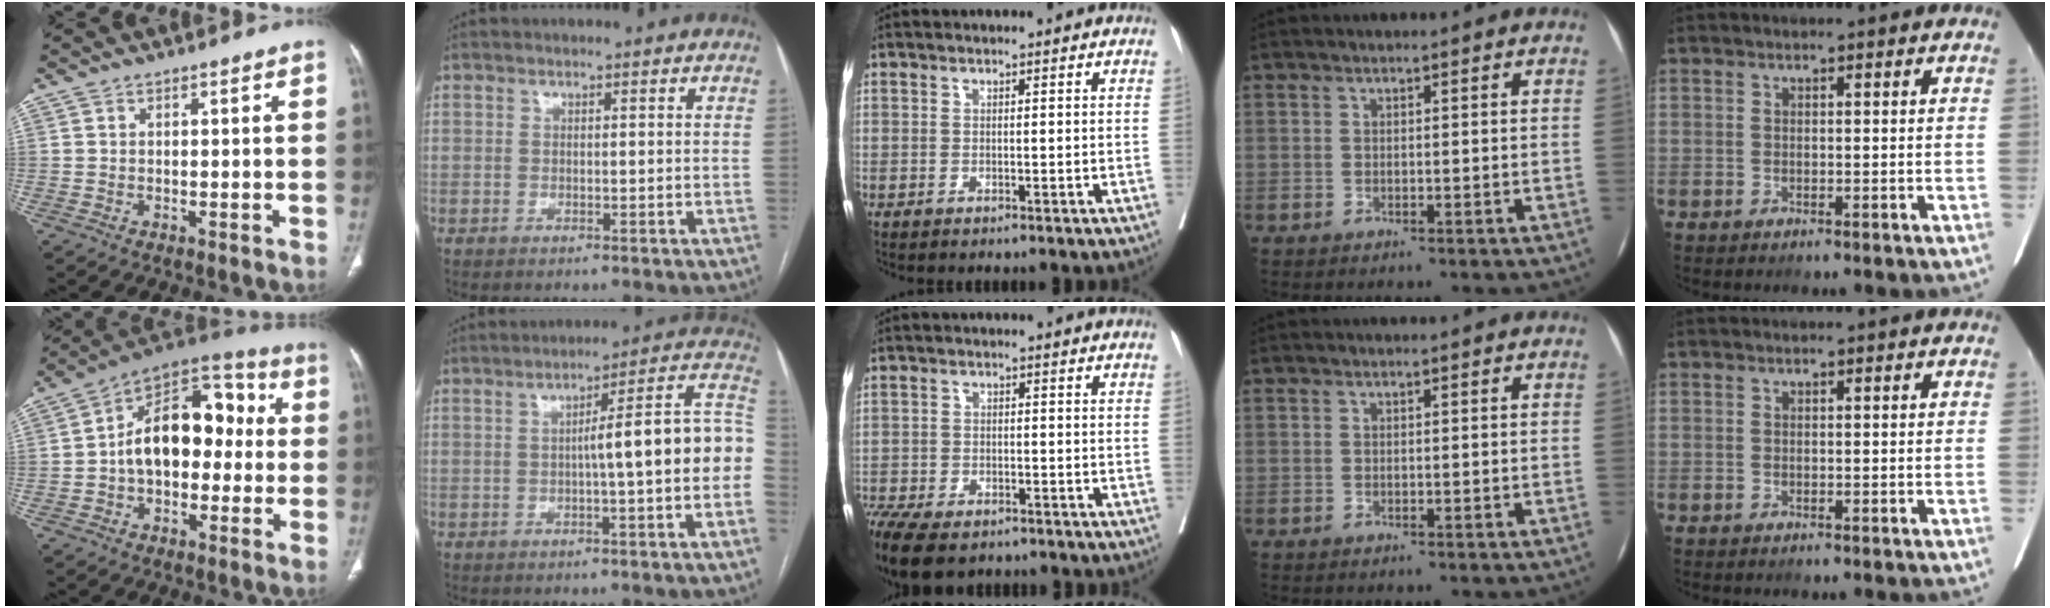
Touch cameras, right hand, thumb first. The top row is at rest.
{"thumb": {"total": 17.8, "force": [0.0, 11.3, 13.8], "torque": [-0.177, 0.054, -0.012]}, "index": {"total": 13.0, "force": [-1.3, 0.5, 12.9], "torque": [-0.166, 0.038, -0.023]}, "middle": {"total": 12.6, "force": [-9.2, 5.5, 6.5], "torque": [-0.147, -0.011, -0.142]}}